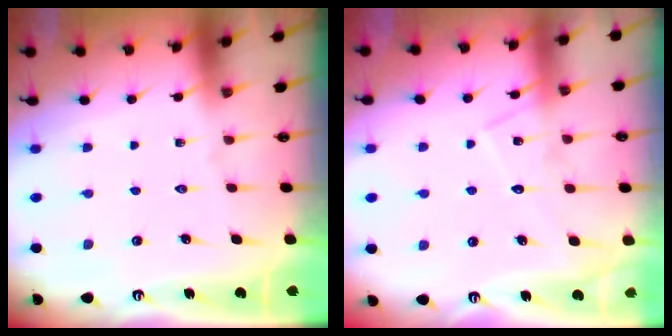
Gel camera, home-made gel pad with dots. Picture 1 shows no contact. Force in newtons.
{"total": 9.8, "press": 9.8, "slide": 0.9}